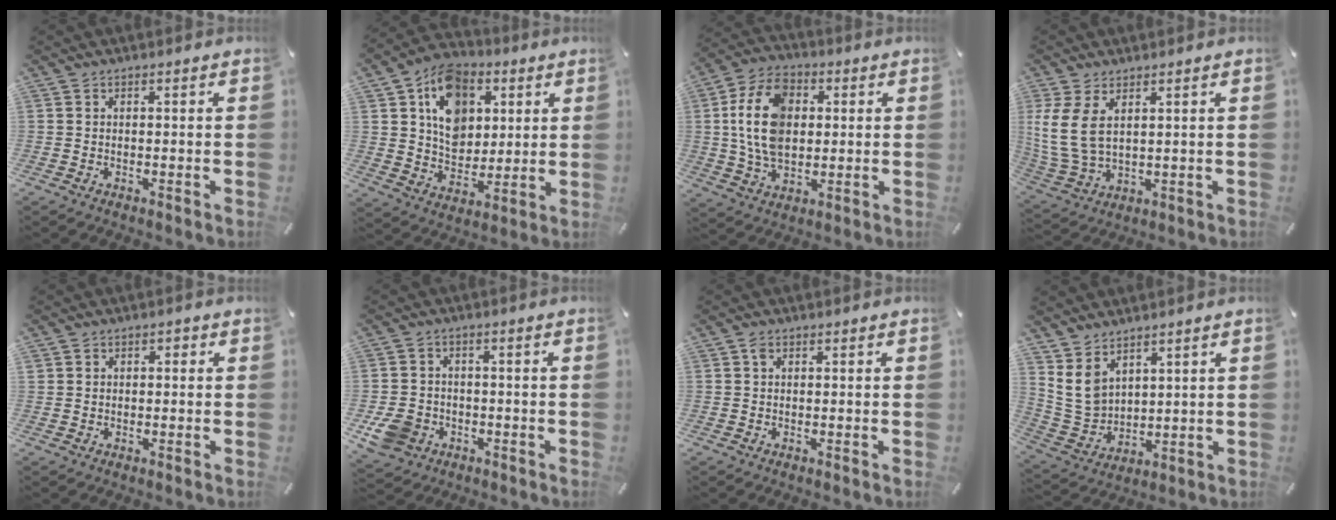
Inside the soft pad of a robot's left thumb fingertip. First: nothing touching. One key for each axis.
{"total": 14.2, "fx": 4.8, "fy": 11.4, "fz": 6.9, "tx": -0.110, "ty": -0.008, "tz": 0.094}
{"total": 14.5, "fx": 1.7, "fy": 10.5, "fz": 9.9, "tx": -0.214, "ty": 0.012, "tz": 0.029}
{"total": 9.0, "fx": 3.3, "fy": 5.3, "fz": 6.5, "tx": -0.167, "ty": -0.017, "tz": 0.059}
{"total": 1.6, "fx": -0.1, "fy": 1.6, "fz": 0.3, "tx": -0.007, "ty": 0.007, "tz": -0.005}
{"total": 7.5, "fx": -2.4, "fy": 6.5, "fz": 2.7, "tx": -0.056, "ty": 0.014, "tz": -0.045}
{"total": 1.0, "fx": 0.4, "fy": 0.7, "fz": 0.7, "tx": -0.015, "ty": 0.003, "tz": 0.006}
{"total": 8.3, "fx": 4.8, "fy": 6.0, "fz": 3.0, "tx": -0.106, "ty": -0.031, "tz": 0.093}